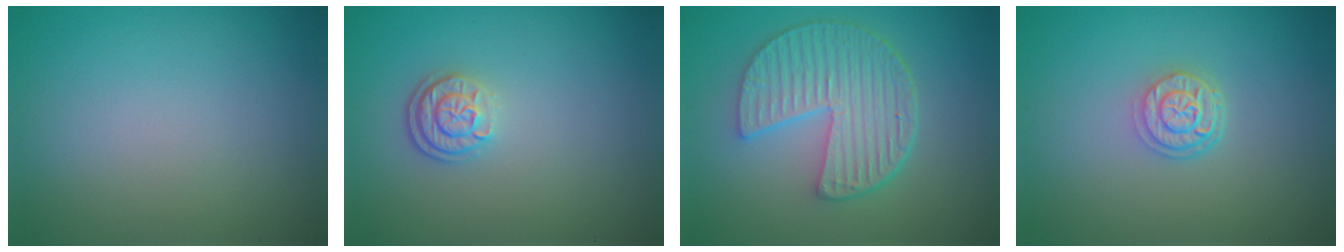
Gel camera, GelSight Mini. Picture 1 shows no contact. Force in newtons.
{"total": 2.5, "press": 2.0, "slide": 1.5}
{"total": 6.3, "press": 4.6, "slide": 4.3}
{"total": 2.7, "press": 2.2, "slide": 1.5}